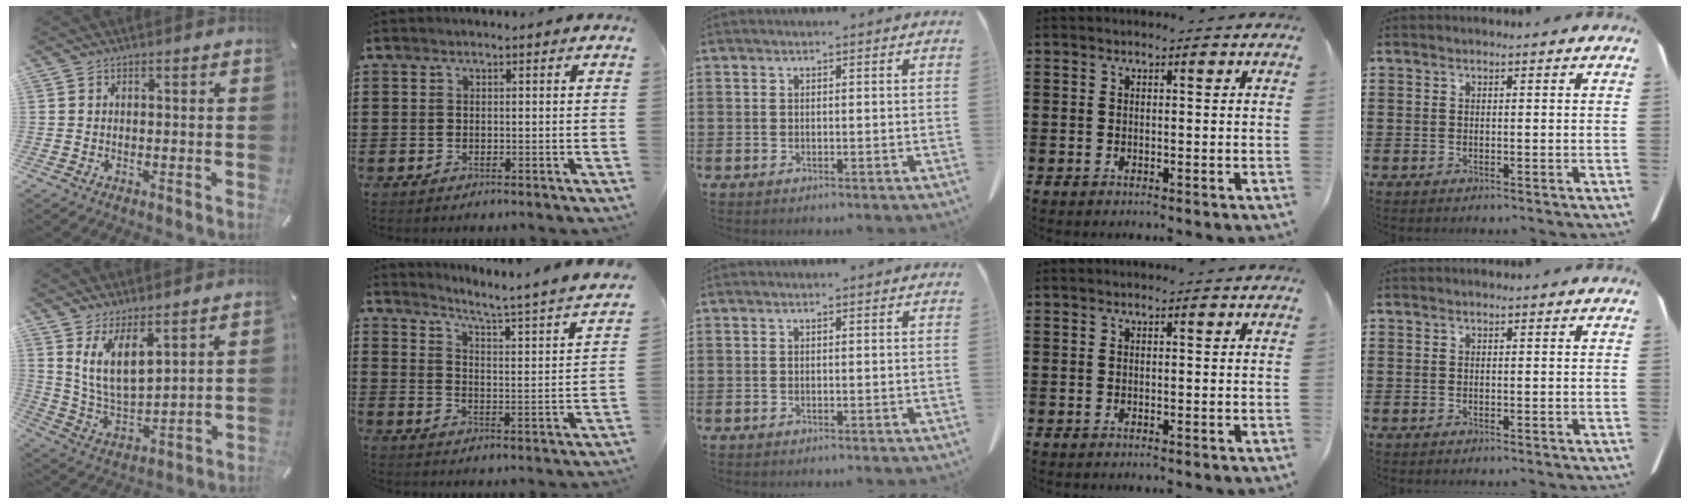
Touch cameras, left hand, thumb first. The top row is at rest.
{"thumb": {"total": 10.8, "force": [6.7, 4.7, 7.0], "torque": [-0.166, -0.032, 0.122]}, "index": {"total": 3.5, "force": [2.8, -1.1, 1.9], "torque": [-0.055, -0.039, 0.032]}}